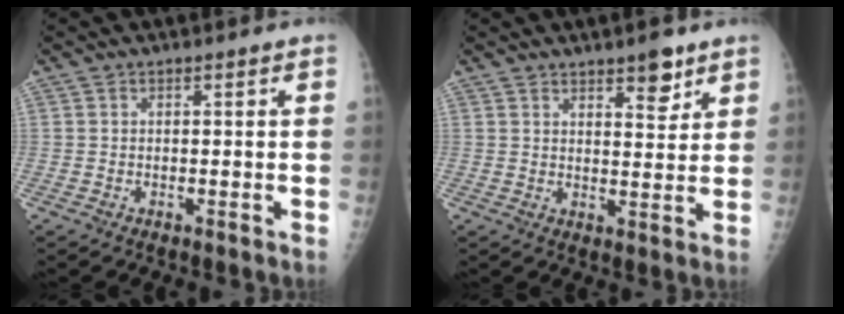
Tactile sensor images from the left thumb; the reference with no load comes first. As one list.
[{"total": 5.7, "force": [3.9, 2.1, 3.7], "torque": [-0.035, -0.026, 0.055]}]